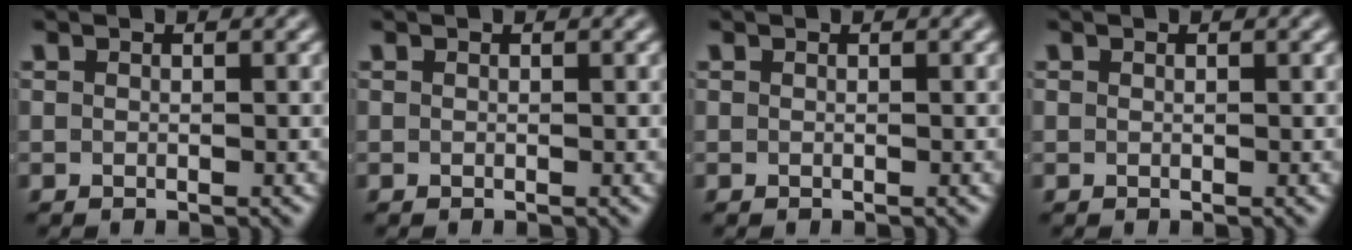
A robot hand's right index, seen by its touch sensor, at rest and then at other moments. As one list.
[{"total": 0.0}, {"total": 0.0}, {"total": 0.0}]